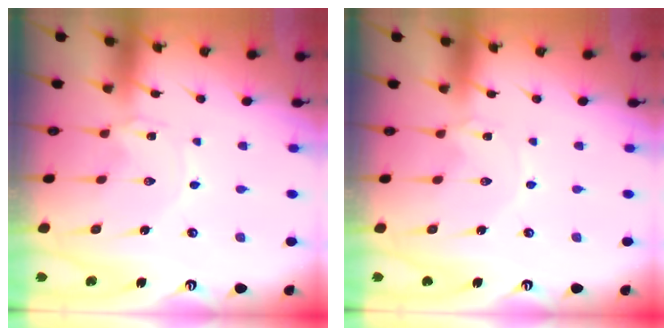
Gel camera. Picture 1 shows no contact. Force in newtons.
{"total": 0.0}